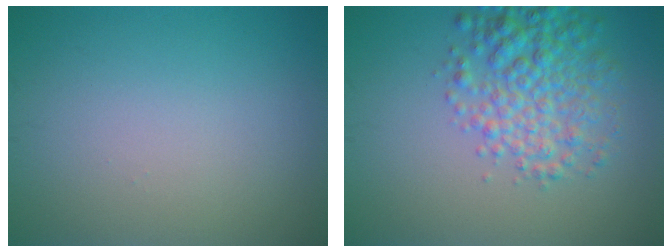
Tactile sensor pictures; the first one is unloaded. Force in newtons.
{"total": 5.5, "press": 5.5, "slide": 0.2}